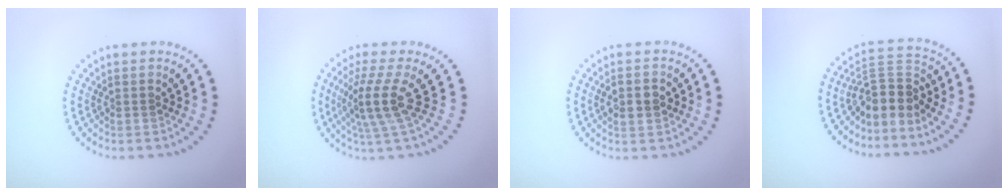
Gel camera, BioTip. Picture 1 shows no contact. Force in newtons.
{"total": 4.0, "press": 2.9, "slide": 2.8}
{"total": 2.1, "press": 2.1, "slide": 0.3}
{"total": 3.9, "press": 3.0, "slide": 2.5}